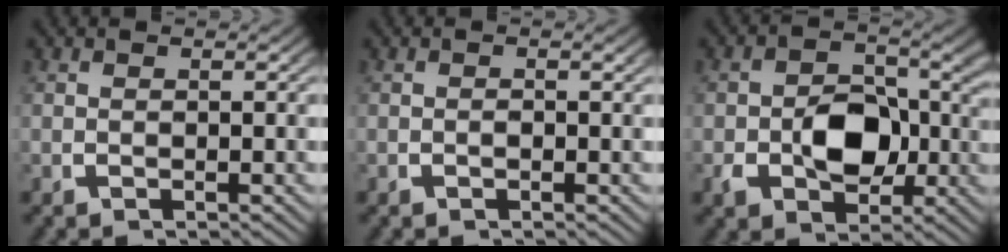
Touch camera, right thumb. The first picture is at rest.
{"total": 0.5, "force": [-0.2, 0.2, 0.5], "torque": [-0.006, 0.001, -0.005]}
{"total": 6.8, "force": [-0.8, 4.8, 4.7], "torque": [-0.086, -0.022, -0.005]}